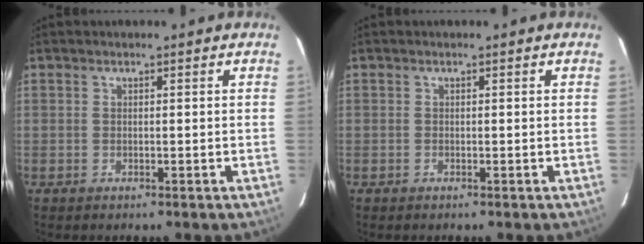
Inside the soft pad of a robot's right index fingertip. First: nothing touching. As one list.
[{"total": 0.0}]